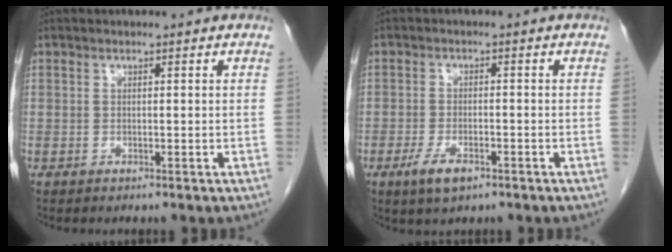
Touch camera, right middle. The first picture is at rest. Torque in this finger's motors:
{"motor_torque": [0.89, -0.34, 0.28, 0.07]}